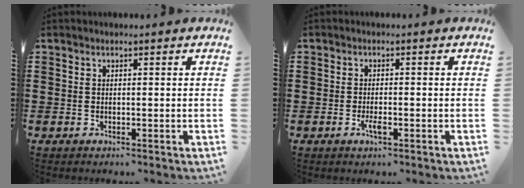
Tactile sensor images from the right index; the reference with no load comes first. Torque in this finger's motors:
{"motor_torque": [0.88, 1.26, 0.09, 0.05]}